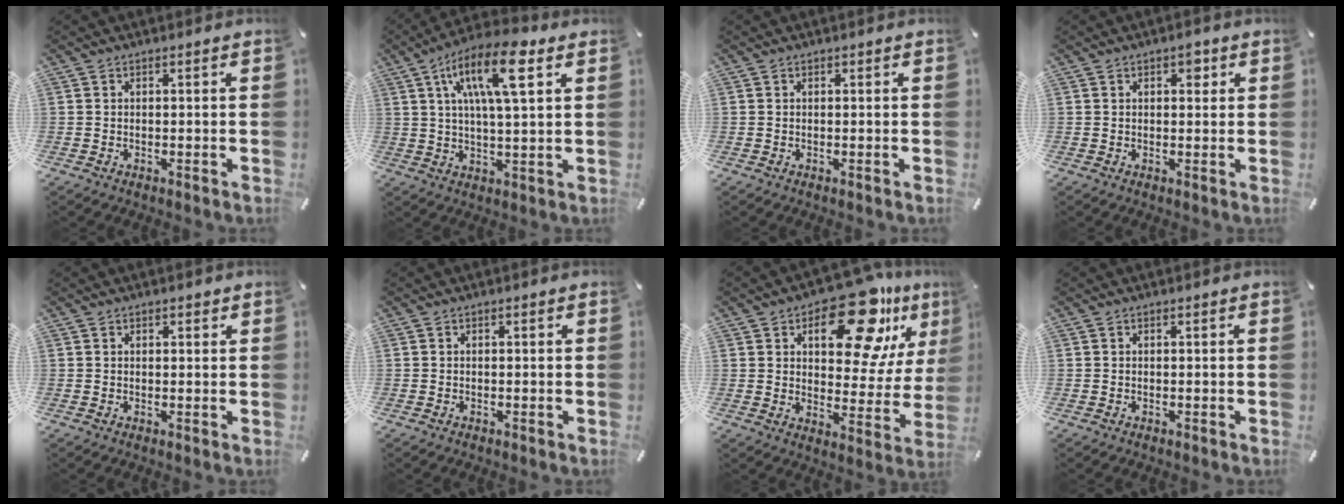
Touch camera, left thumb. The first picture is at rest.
{"total": 14.3, "force": [6.1, 4.3, 12.2], "torque": [-0.221, -0.006, 0.098]}
{"total": 0.0}
{"total": 2.6, "force": [1.2, 1.7, 1.7], "torque": [-0.005, -0.006, 0.012]}
{"total": 0.8, "force": [0.4, 0.6, 0.4], "torque": [0.002, 0.000, 0.006]}
{"total": 0.0}
{"total": 20.0, "force": [12.8, 9.6, 12.1], "torque": [-0.160, -0.084, 0.209]}
{"total": 0.0}